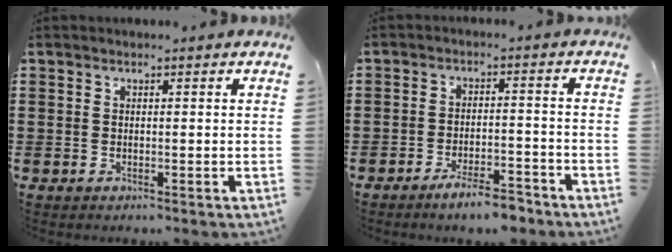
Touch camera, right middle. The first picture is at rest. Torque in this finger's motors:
{"motor_torque": [1.87, -0.27, 0.13, 0.11]}